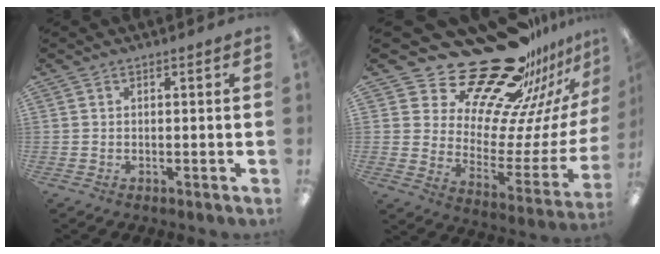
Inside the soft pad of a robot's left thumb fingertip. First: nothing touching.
{"total": 26.5, "force": [22.2, 9.8, 10.6], "torque": [-0.162, -0.168, 0.390]}